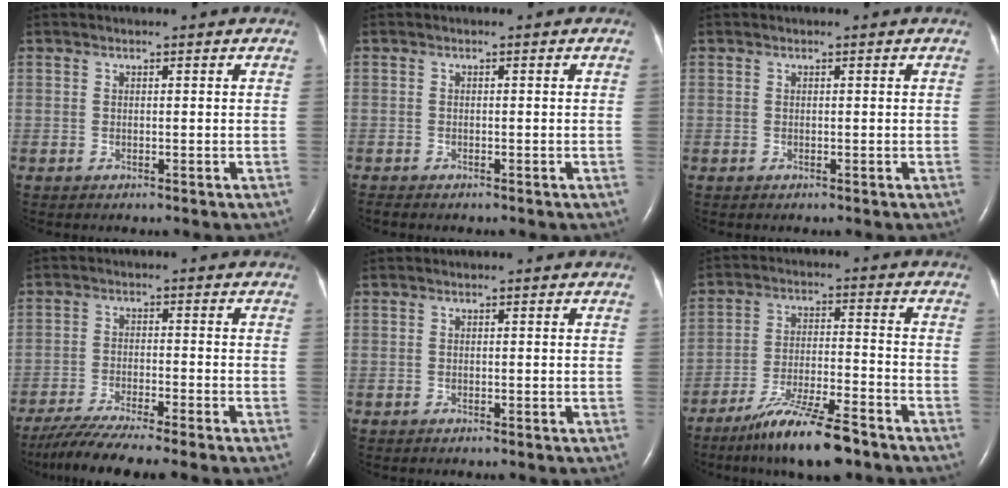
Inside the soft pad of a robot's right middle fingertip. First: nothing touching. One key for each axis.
{"total": 0.8, "fx": -0.6, "fy": -0.2, "fz": 0.4, "tx": -0.006, "ty": 0.001, "tz": -0.013}
{"total": 0.0}
{"total": 8.9, "fx": -7.5, "fy": -1.1, "fz": 4.7, "tx": -0.074, "ty": -0.030, "tz": -0.126}
{"total": 0.0}
{"total": 11.5, "fx": -8.7, "fy": 1.1, "fz": 7.4, "tx": -0.134, "ty": -0.025, "tz": -0.151}